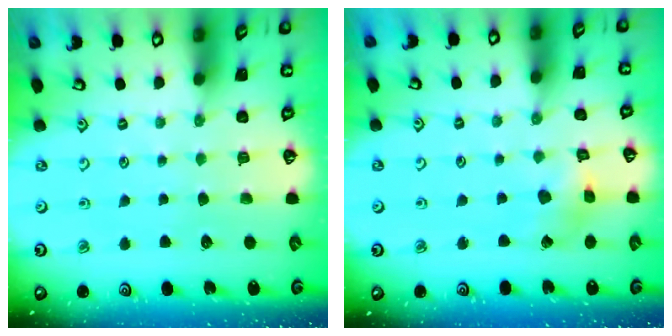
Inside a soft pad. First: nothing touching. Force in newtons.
{"total": 5.4, "press": 5.4, "slide": 0.5}